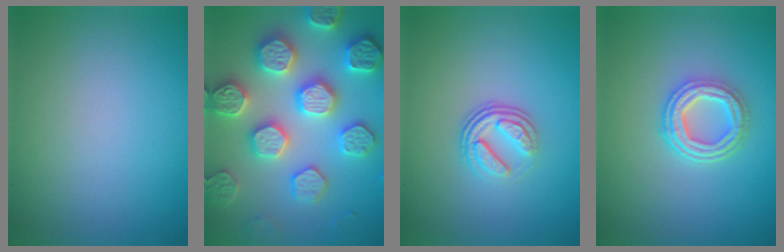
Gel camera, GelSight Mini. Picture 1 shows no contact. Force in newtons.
{"total": 7.9, "press": 7.7, "slide": 1.6}
{"total": 3.4, "press": 2.4, "slide": 2.5}
{"total": 4.5, "press": 3.4, "slide": 3.0}